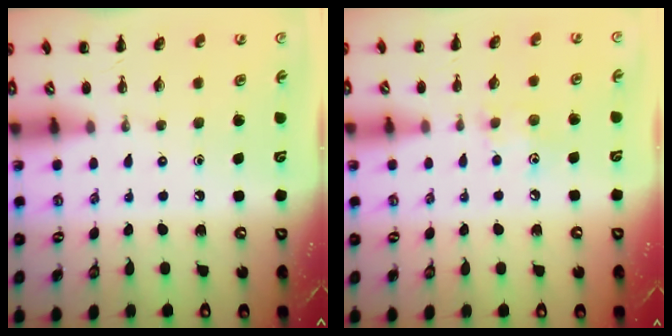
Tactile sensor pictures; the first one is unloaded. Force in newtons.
{"total": 6.4, "press": 6.2, "slide": 1.6}